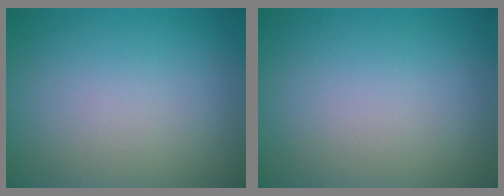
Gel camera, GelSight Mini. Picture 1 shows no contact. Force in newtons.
{"total": 0.0}